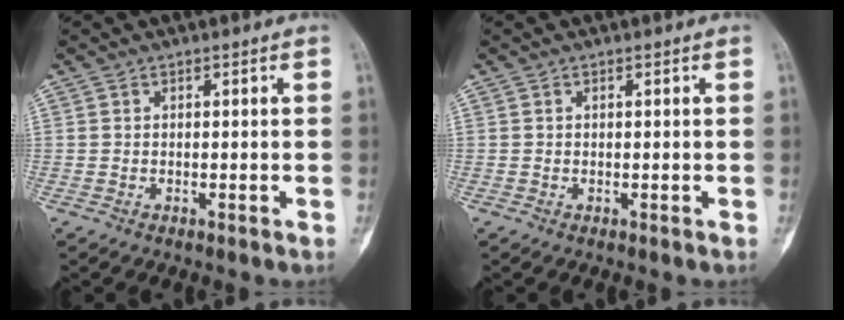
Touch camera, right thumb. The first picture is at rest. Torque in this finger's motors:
{"motor_torque": [-0.45, 0.19, 0.22, 0.02, -0.05]}